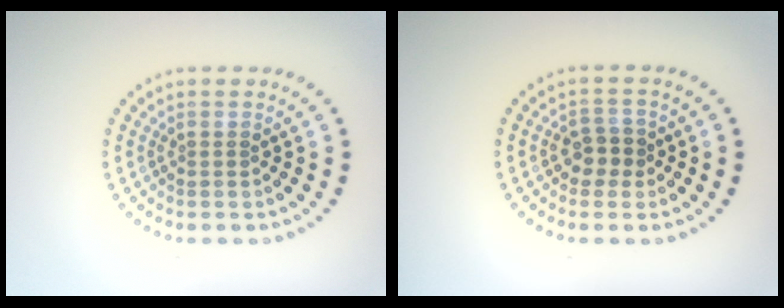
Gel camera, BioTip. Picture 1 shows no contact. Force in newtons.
{"total": 2.1, "press": 1.9, "slide": 0.7}